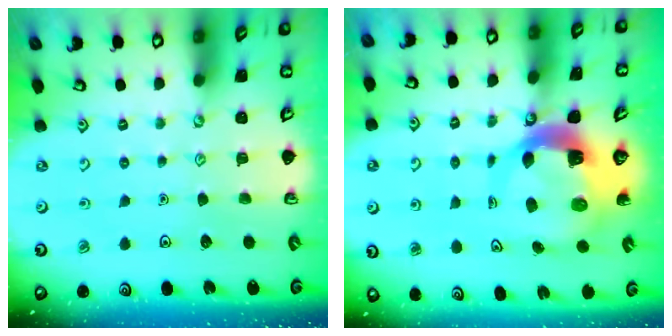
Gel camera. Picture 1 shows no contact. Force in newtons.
{"total": 8.7, "press": 8.5, "slide": 1.4}